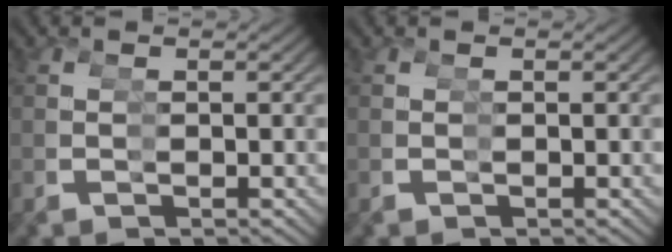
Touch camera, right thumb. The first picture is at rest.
{"total": 0.0}